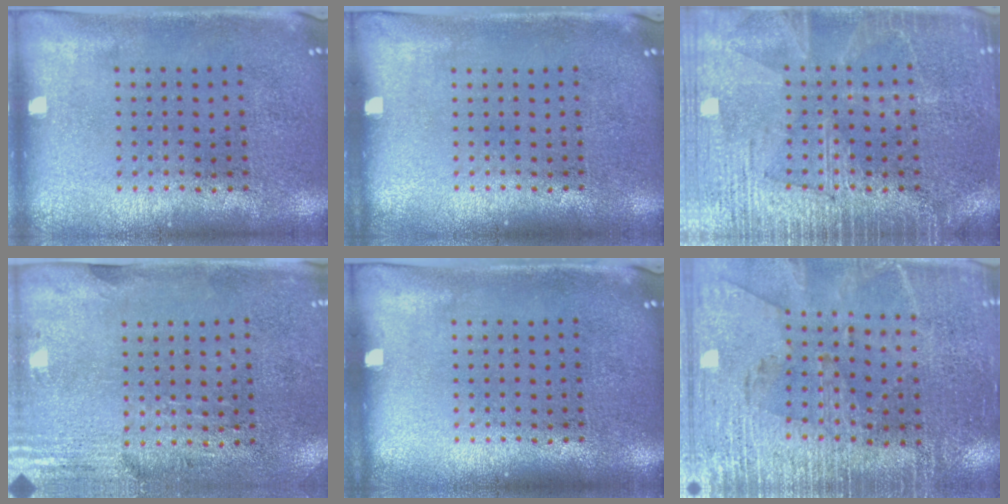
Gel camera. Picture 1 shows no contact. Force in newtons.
{"total": 0.0}
{"total": 4.7, "press": 4.7, "slide": 0.7}
{"total": 2.8, "press": 2.5, "slide": 1.4}
{"total": 0.0}
{"total": 2.9, "press": 2.8, "slide": 0.8}